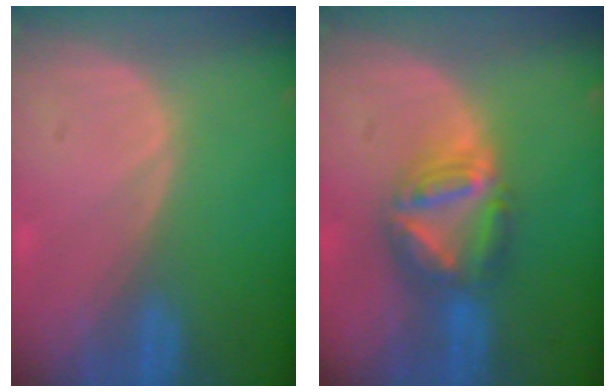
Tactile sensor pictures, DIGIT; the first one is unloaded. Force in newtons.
{"total": 7.8, "press": 6.7, "slide": 4.0}